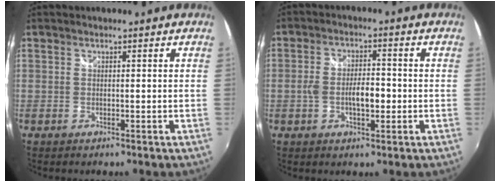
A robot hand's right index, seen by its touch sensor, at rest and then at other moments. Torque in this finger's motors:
{"motor_torque": [0.68, 0.15, 0.38, 0.11]}